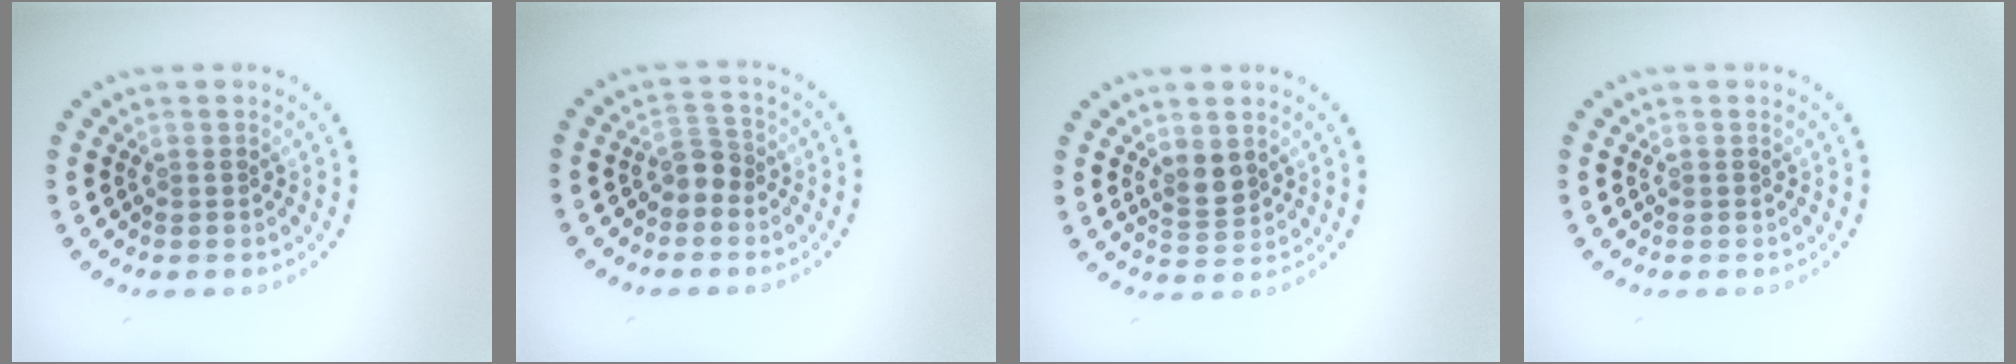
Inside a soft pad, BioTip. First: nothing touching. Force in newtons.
{"total": 1.7, "press": 1.4, "slide": 0.9}
{"total": 1.9, "press": 1.7, "slide": 0.9}
{"total": 0.0}